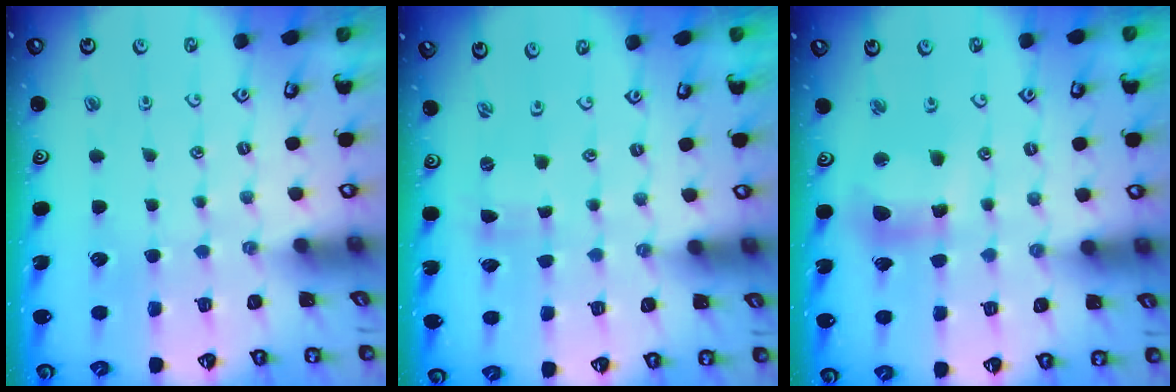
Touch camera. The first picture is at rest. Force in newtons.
{"total": 0.0}
{"total": 10.0, "press": 9.9, "slide": 1.2}